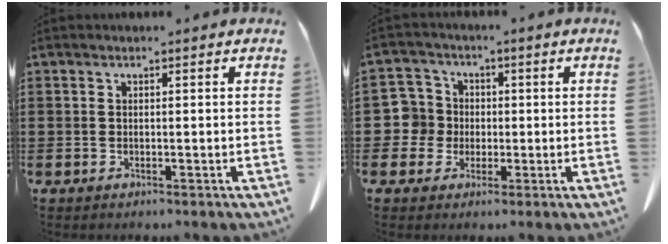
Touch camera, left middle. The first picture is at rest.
{"total": 5.6, "force": [-0.2, 5.5, 1.2], "torque": [-0.064, 0.006, -0.007]}